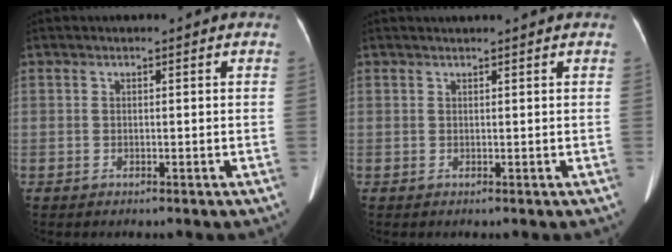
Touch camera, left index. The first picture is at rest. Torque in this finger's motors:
{"motor_torque": [0.11, -0.14, 0.01, 0.02]}